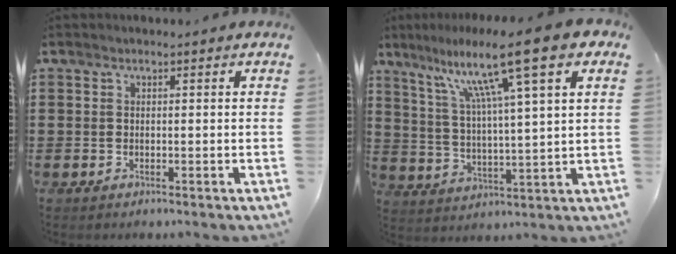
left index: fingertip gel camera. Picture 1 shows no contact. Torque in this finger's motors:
{"motor_torque": [1.56, -0.58, 1.05, 0.21]}